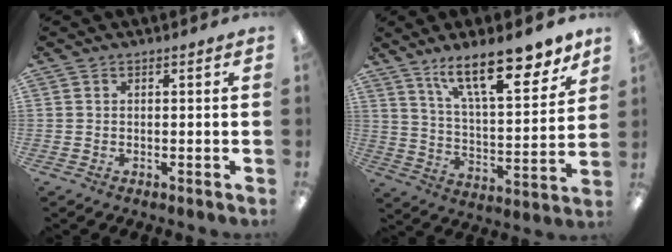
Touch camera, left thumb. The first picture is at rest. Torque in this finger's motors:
{"motor_torque": [2.48, 0.88, 1.71, -1.06, 0.36]}